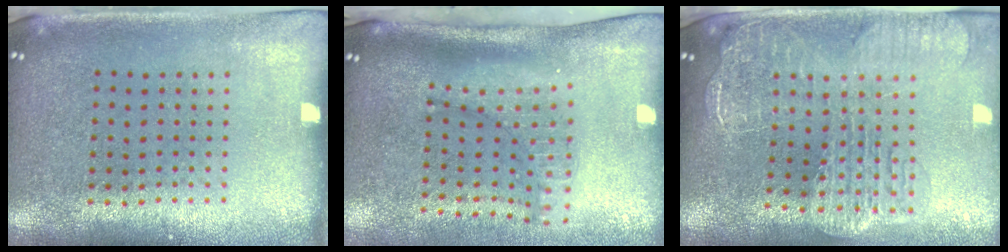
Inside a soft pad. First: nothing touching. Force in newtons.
{"total": 1.8, "press": 1.4, "slide": 1.1}
{"total": 2.8, "press": 2.3, "slide": 1.5}